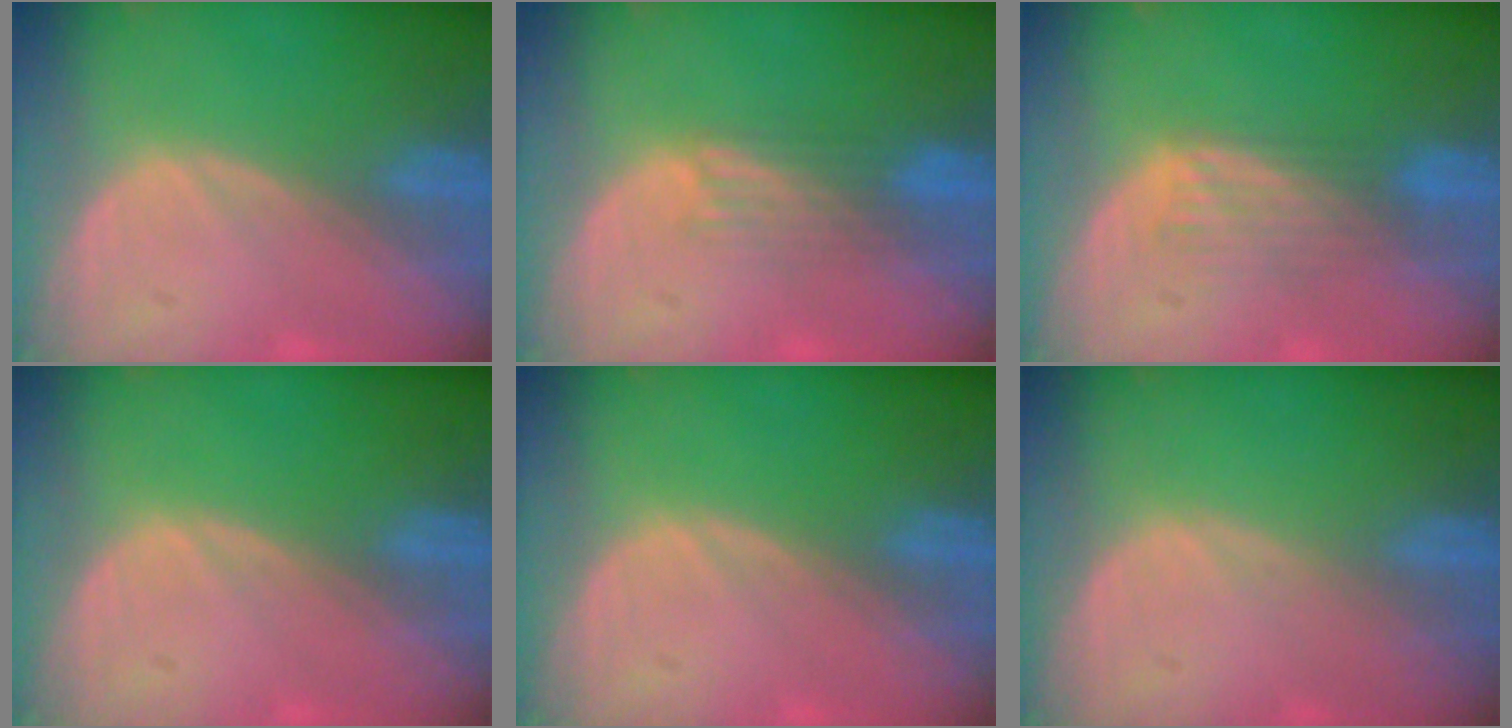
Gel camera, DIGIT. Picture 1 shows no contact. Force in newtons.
{"total": 3.9, "press": 3.1, "slide": 2.3}
{"total": 4.3, "press": 3.6, "slide": 2.3}
{"total": 0.0}
{"total": 0.0}
{"total": 0.0}